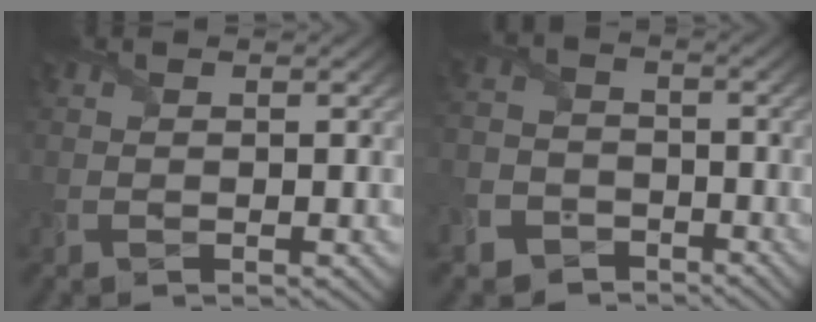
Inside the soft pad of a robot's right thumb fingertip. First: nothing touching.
{"total": 7.3, "force": [-4.9, 5.2, 1.6], "torque": [-0.050, -0.018, -0.104]}